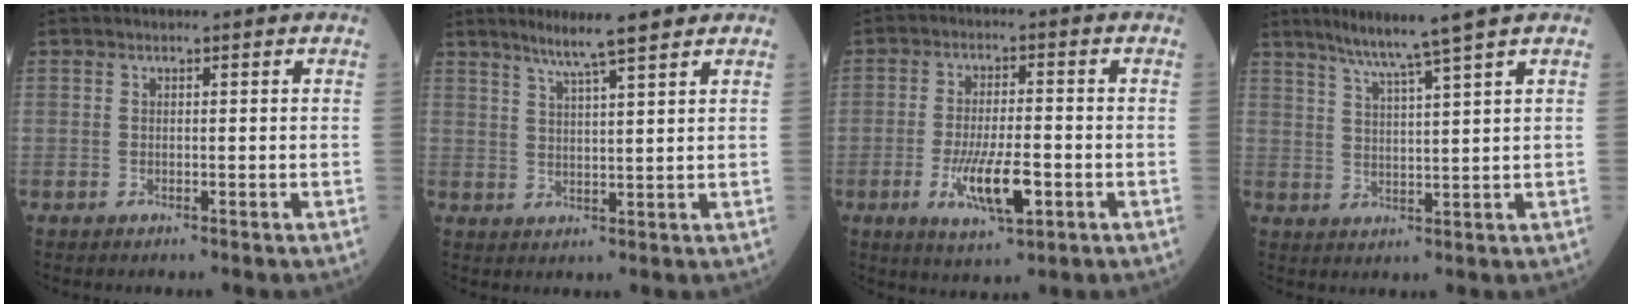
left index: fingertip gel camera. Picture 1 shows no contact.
{"total": 6.8, "force": [5.2, -0.3, 4.3], "torque": [-0.075, 0.008, 0.090]}
{"total": 8.5, "force": [-3.0, 2.0, 7.7], "torque": [-0.144, -0.011, -0.051]}
{"total": 6.8, "force": [5.2, -2.0, 3.9], "torque": [-0.066, -0.002, 0.093]}